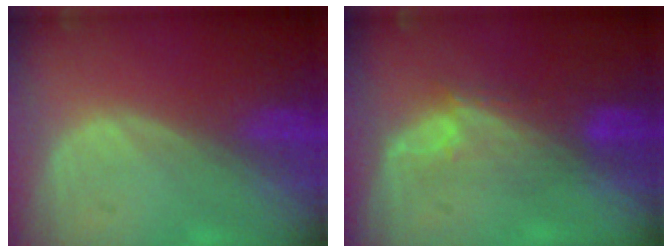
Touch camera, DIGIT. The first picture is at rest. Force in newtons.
{"total": 5.2, "press": 5.0, "slide": 1.4}